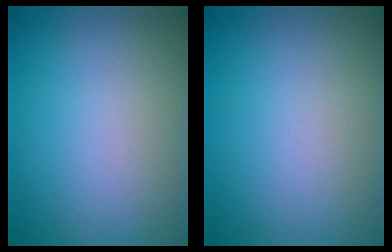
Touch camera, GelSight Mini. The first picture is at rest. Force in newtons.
{"total": 0.0}